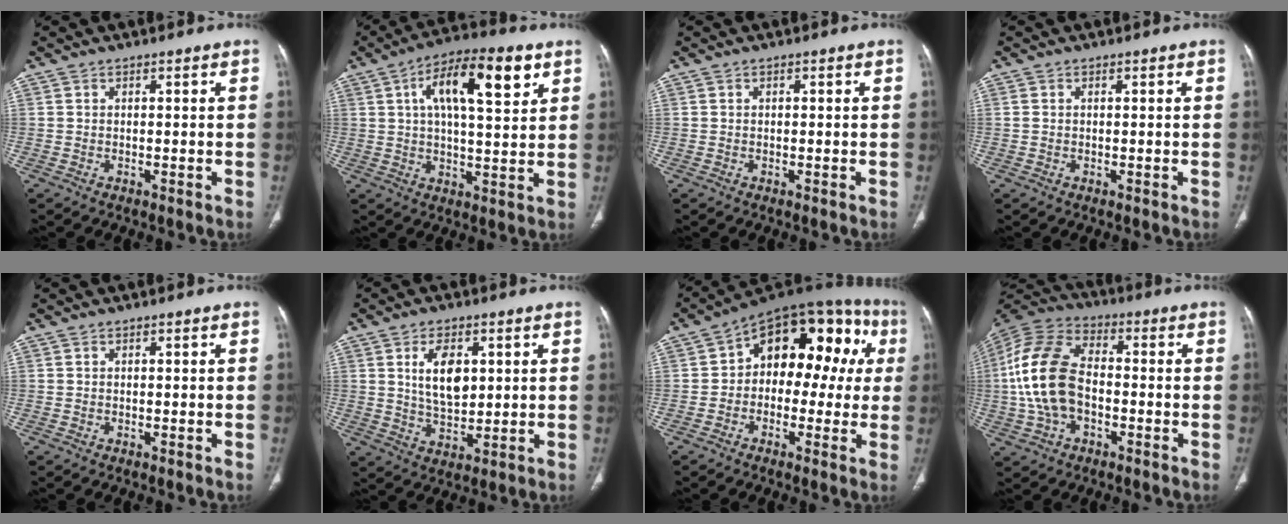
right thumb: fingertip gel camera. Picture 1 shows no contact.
{"total": 15.4, "force": [6.0, 5.7, 12.9], "torque": [-0.190, -0.002, 0.091]}
{"total": 0.0}
{"total": 0.6, "force": [0.1, 0.4, 0.4], "torque": [-0.016, 0.006, 0.005]}
{"total": 0.0}
{"total": 8.8, "force": [2.4, 5.0, 6.8], "torque": [-0.101, -0.016, 0.050]}
{"total": 18.7, "force": [2.3, 11.7, 14.4], "torque": [-0.137, 0.051, 0.020]}
{"total": 15.9, "force": [-1.6, 10.0, 12.2], "torque": [-0.255, 0.034, -0.033]}